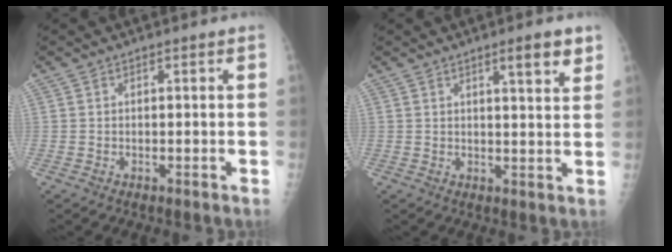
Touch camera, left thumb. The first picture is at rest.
{"total": 5.3, "force": [3.3, 0.9, 4.0], "torque": [-0.049, -0.019, 0.045]}